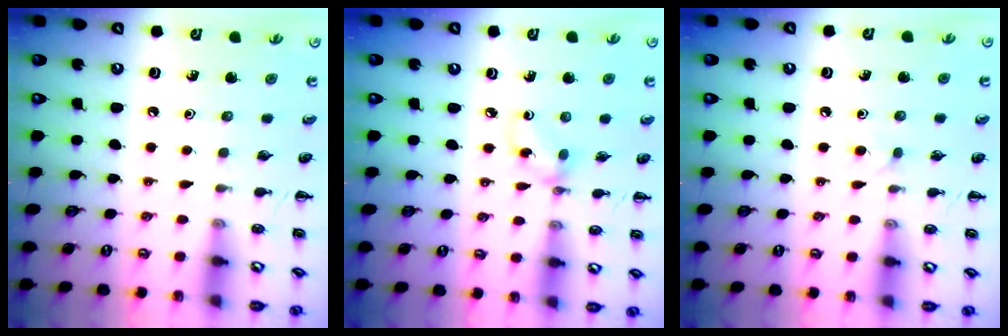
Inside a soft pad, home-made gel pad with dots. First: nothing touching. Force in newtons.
{"total": 2.9, "press": 2.9, "slide": 0.3}
{"total": 2.8, "press": 2.7, "slide": 1.0}